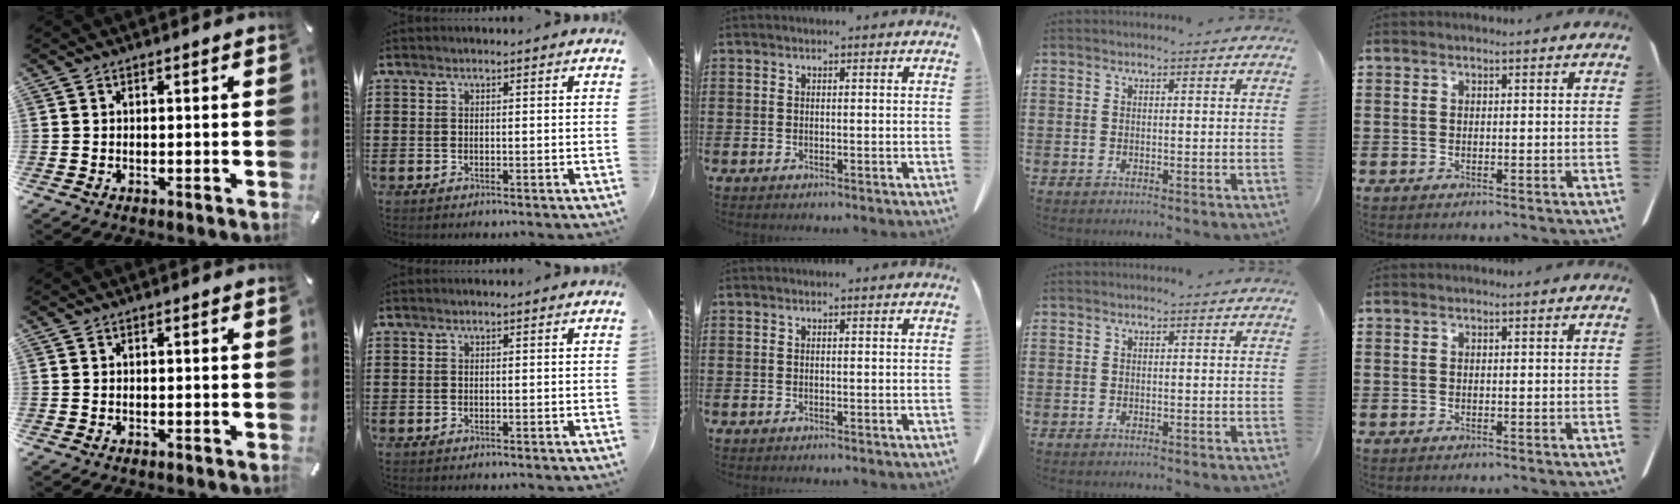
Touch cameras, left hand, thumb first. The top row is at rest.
{}